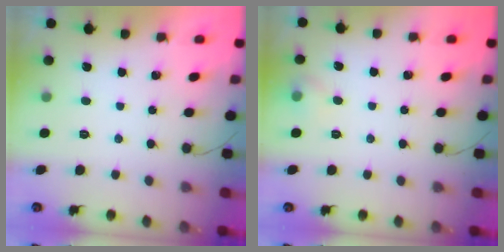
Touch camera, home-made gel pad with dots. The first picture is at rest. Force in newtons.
{"total": 5.4, "press": 5.3, "slide": 1.1}